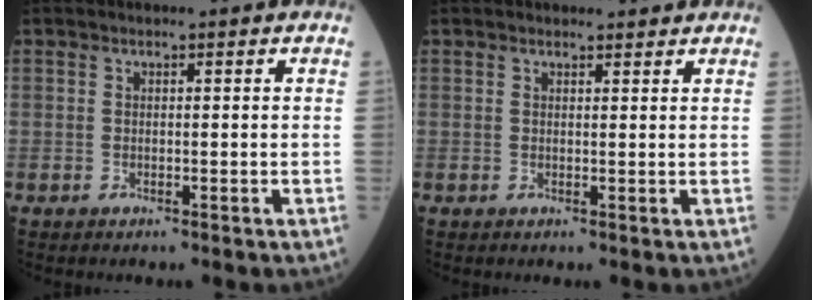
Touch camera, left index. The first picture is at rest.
{"total": 2.4, "force": [2.3, 0.6, 0.3], "torque": [-0.005, 0.003, 0.025]}